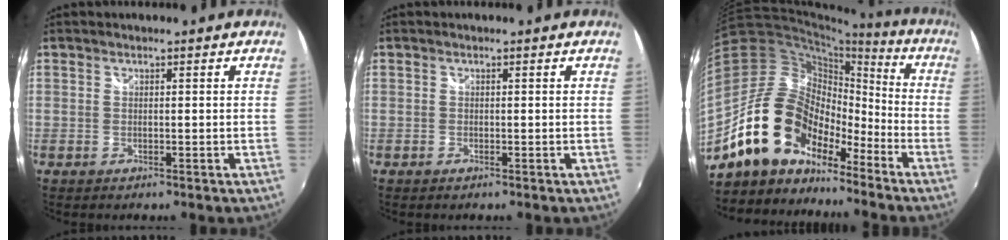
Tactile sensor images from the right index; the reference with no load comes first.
{"total": 0.0}
{"total": 17.3, "force": [-12.0, 9.6, 7.9], "torque": [-0.155, 0.012, -0.213]}